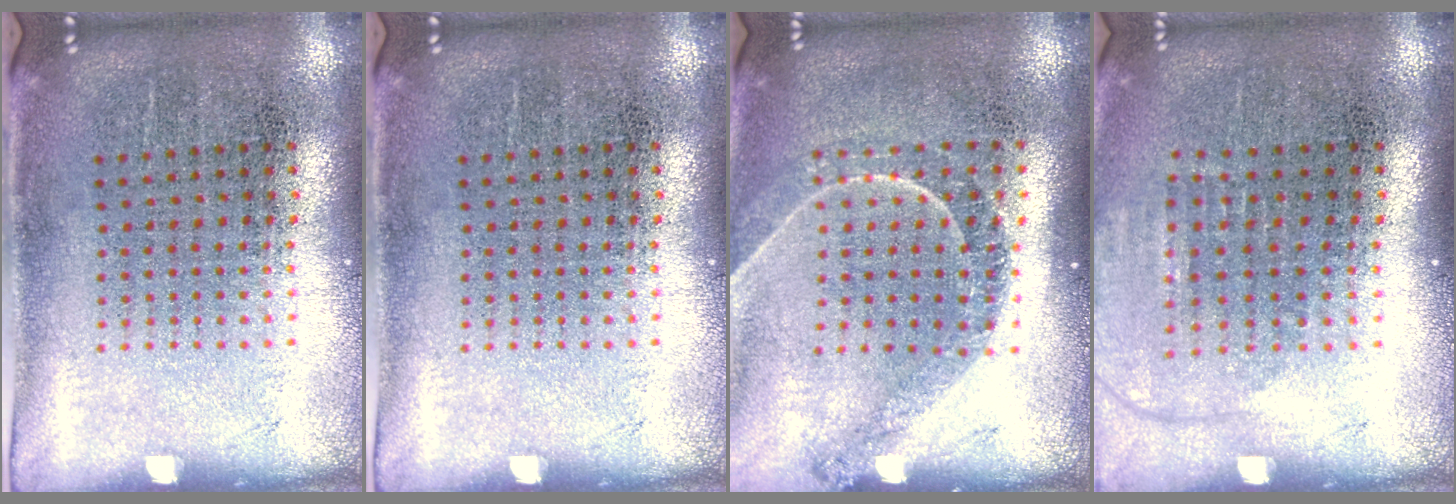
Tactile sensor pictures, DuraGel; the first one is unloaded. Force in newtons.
{"total": 0.0}
{"total": 1.3, "press": 1.2, "slide": 0.2}
{"total": 1.3, "press": 1.2, "slide": 0.5}